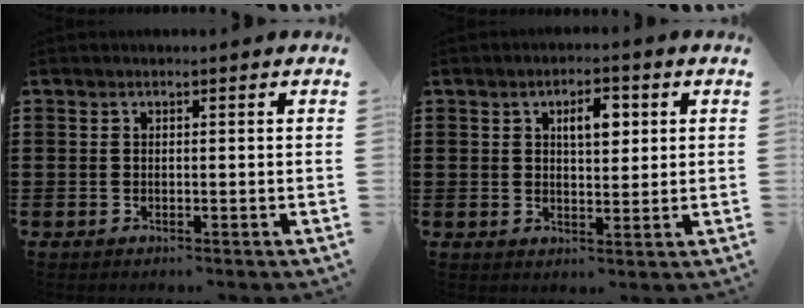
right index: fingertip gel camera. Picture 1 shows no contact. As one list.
[{"total": 4.3, "force": [1.5, 1.9, 3.6], "torque": [-0.051, 0.002, 0.018]}]